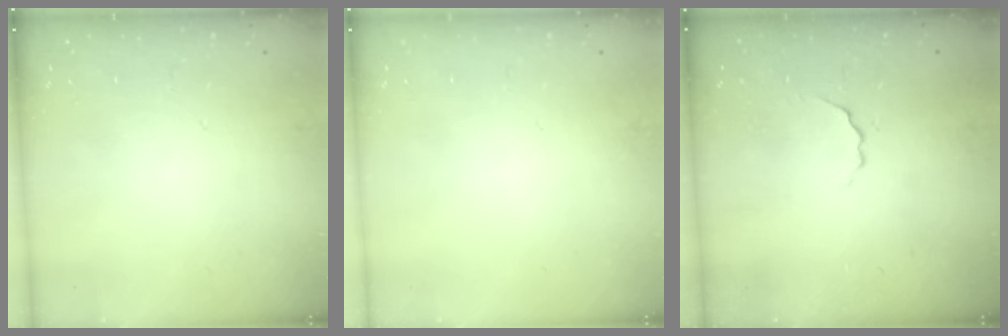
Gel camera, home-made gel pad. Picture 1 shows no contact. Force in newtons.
{"total": 0.0}
{"total": 3.0, "press": 2.9, "slide": 0.7}